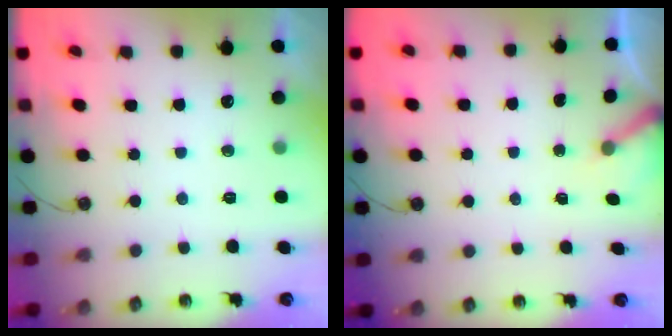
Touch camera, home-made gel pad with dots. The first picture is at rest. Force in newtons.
{"total": 2.5, "press": 2.5, "slide": 0.3}